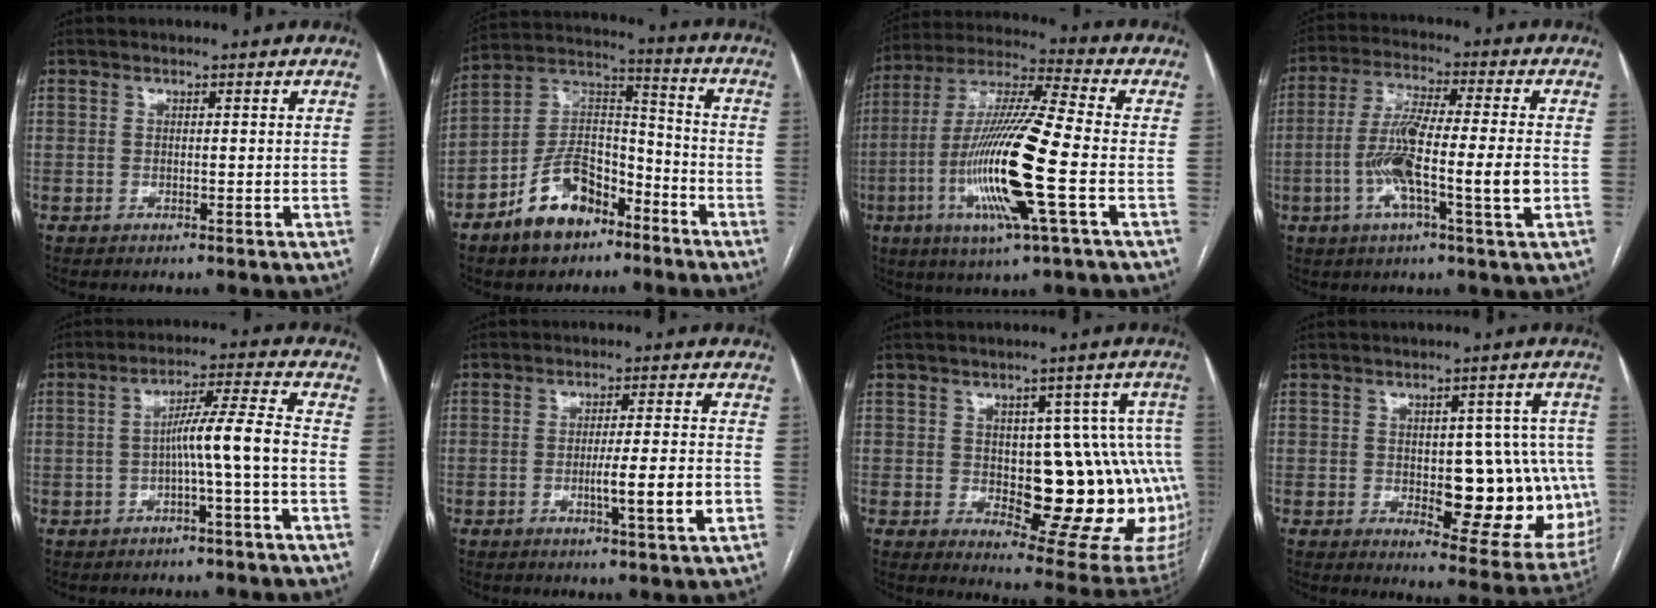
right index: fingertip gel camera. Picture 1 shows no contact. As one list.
[{"total": 12.8, "force": [-7.8, 7.0, 7.3], "torque": [-0.144, 0.025, -0.137]}, {"total": 17.8, "force": [-4.8, 0.6, 17.2], "torque": [-0.350, -0.015, -0.093]}, {"total": 12.8, "force": [-2.8, 0.7, 12.5], "torque": [-0.230, -0.001, -0.056]}, {"total": 7.1, "force": [-1.8, -1.0, 6.8], "torque": [-0.112, 0.022, -0.027]}, {"total": 7.3, "force": [-2.3, -0.3, 6.9], "torque": [-0.106, -0.006, -0.036]}, {"total": 21.4, "force": [-1.8, 8.0, 19.8], "torque": [-0.158, 0.030, 0.005]}, {"total": 16.8, "force": [-1.7, 6.9, 15.2], "torque": [-0.139, 0.018, 0.000]}]